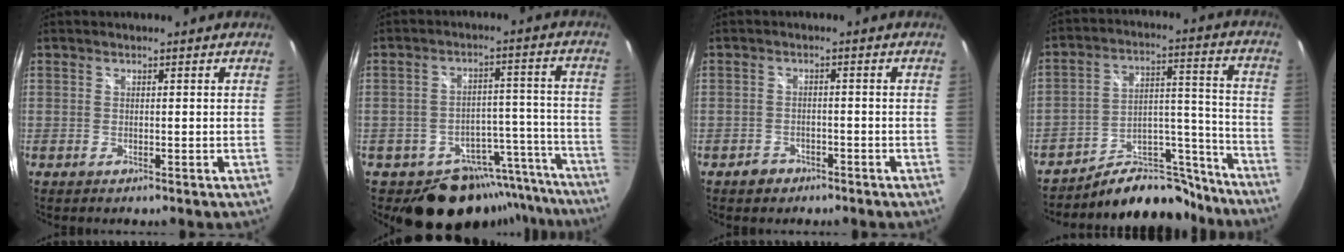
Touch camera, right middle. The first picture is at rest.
{"total": 15.6, "force": [-13.0, 8.0, 3.1], "torque": [-0.035, 0.061, -0.156]}
{"total": 2.9, "force": [-2.0, 2.0, 0.5], "torque": [-0.015, 0.006, -0.027]}
{"total": 15.8, "force": [-14.1, 6.3, 3.4], "torque": [-0.034, 0.077, -0.201]}